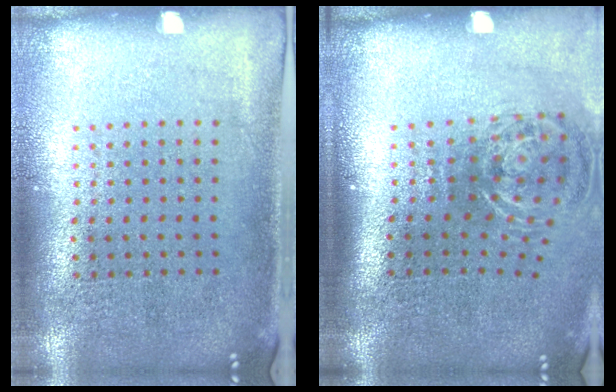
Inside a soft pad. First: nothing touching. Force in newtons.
{"total": 1.7, "press": 1.2, "slide": 1.2}